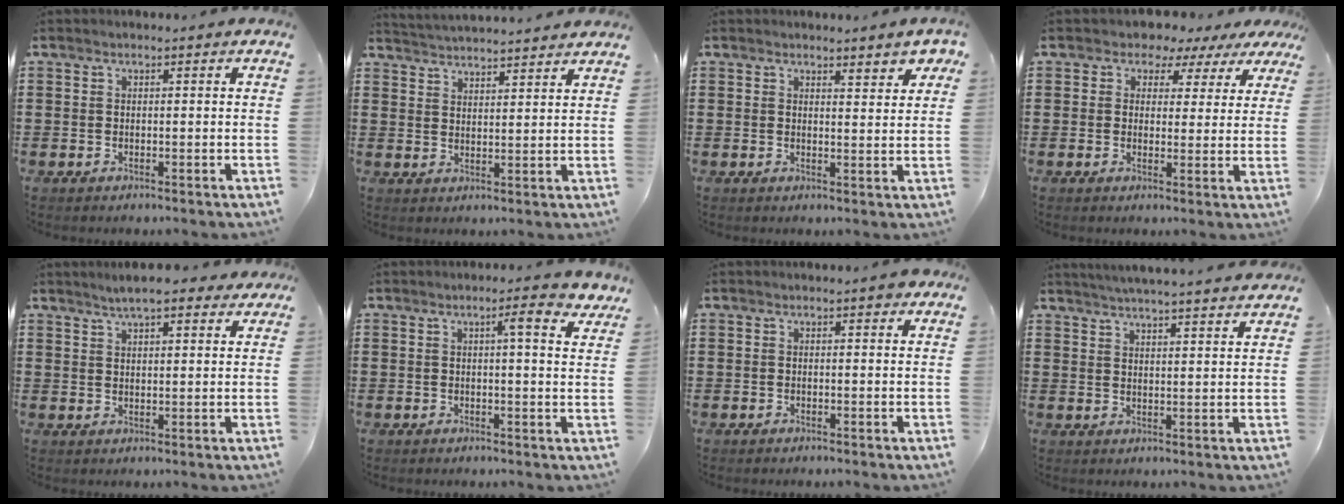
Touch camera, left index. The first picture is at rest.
{"total": 3.3, "force": [3.3, -0.3, -0.3], "torque": [-0.007, -0.017, 0.058]}
{"total": 2.7, "force": [2.5, 0.5, 0.9], "torque": [-0.017, -0.007, 0.044]}
{"total": 3.1, "force": [2.2, 2.2, 0.4], "torque": [-0.021, -0.004, 0.033]}
{"total": 5.2, "force": [4.2, 1.2, 2.8], "torque": [-0.057, -0.001, 0.073]}
{"total": 4.3, "force": [2.6, 0.3, 3.4], "torque": [-0.049, -0.015, 0.037]}
{"total": 1.1, "force": [0.7, 0.4, 0.8], "torque": [-0.009, 0.002, 0.010]}
{"total": 3.8, "force": [3.7, -0.8, 0.5], "torque": [-0.024, -0.020, 0.064]}